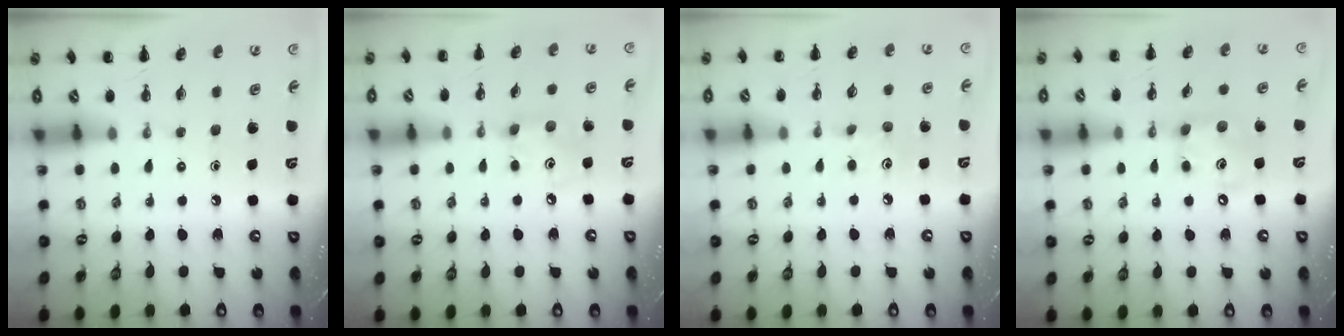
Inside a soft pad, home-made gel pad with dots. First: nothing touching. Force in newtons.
{"total": 4.3, "press": 4.2, "slide": 0.7}
{"total": 5.3, "press": 5.1, "slide": 1.4}
{"total": 9.6, "press": 9.4, "slide": 1.6}